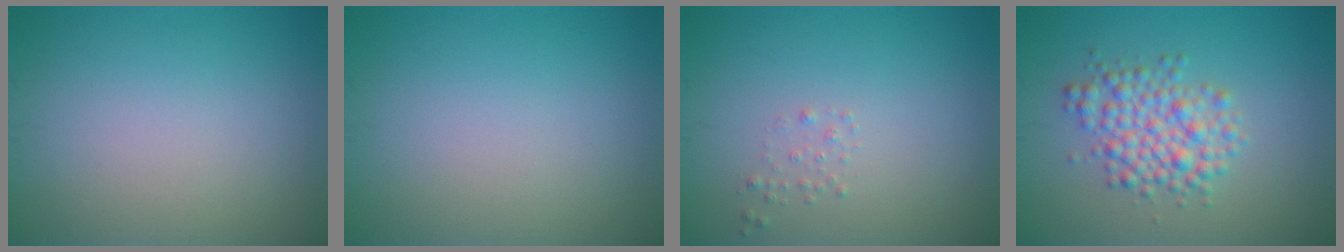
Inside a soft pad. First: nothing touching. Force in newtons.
{"total": 0.0}
{"total": 0.6, "press": 0.6, "slide": 0.1}
{"total": 4.2, "press": 4.2, "slide": 0.1}